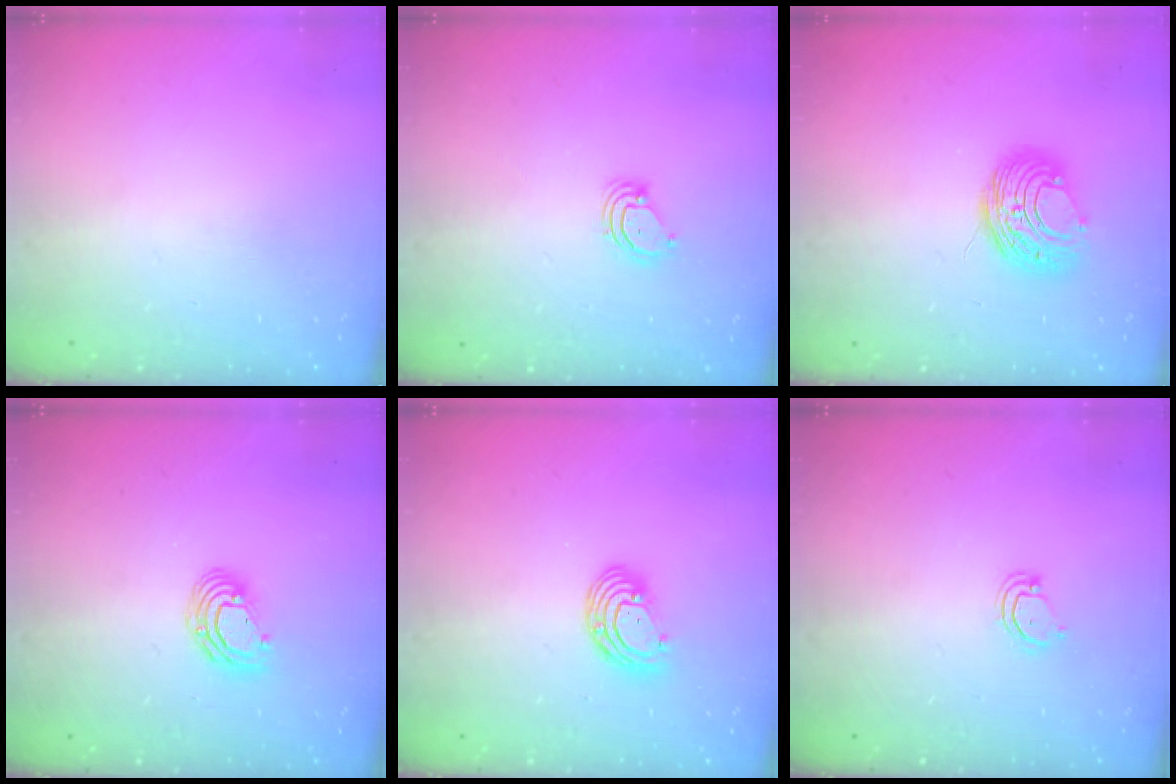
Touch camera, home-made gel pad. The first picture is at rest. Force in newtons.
{"total": 3.8, "press": 3.8, "slide": 0.2}
{"total": 9.0, "press": 9.0, "slide": 0.5}
{"total": 8.1, "press": 8.0, "slide": 1.4}
{"total": 8.2, "press": 8.1, "slide": 1.3}
{"total": 3.7, "press": 3.7, "slide": 0.3}